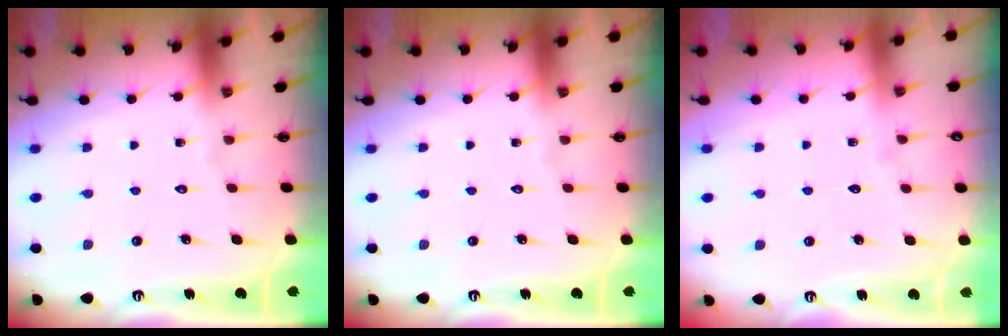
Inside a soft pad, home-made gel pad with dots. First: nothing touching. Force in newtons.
{"total": 0.0}
{"total": 3.2, "press": 3.2, "slide": 0.5}